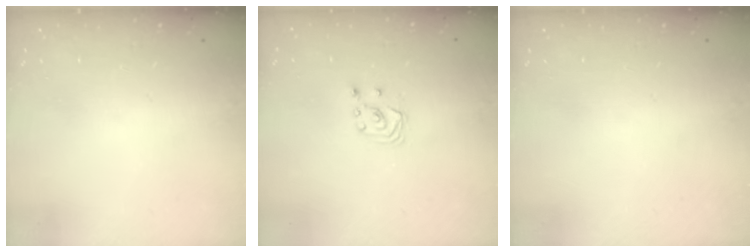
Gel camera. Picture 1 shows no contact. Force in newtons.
{"total": 2.7, "press": 2.7, "slide": 0.3}
{"total": 0.0}